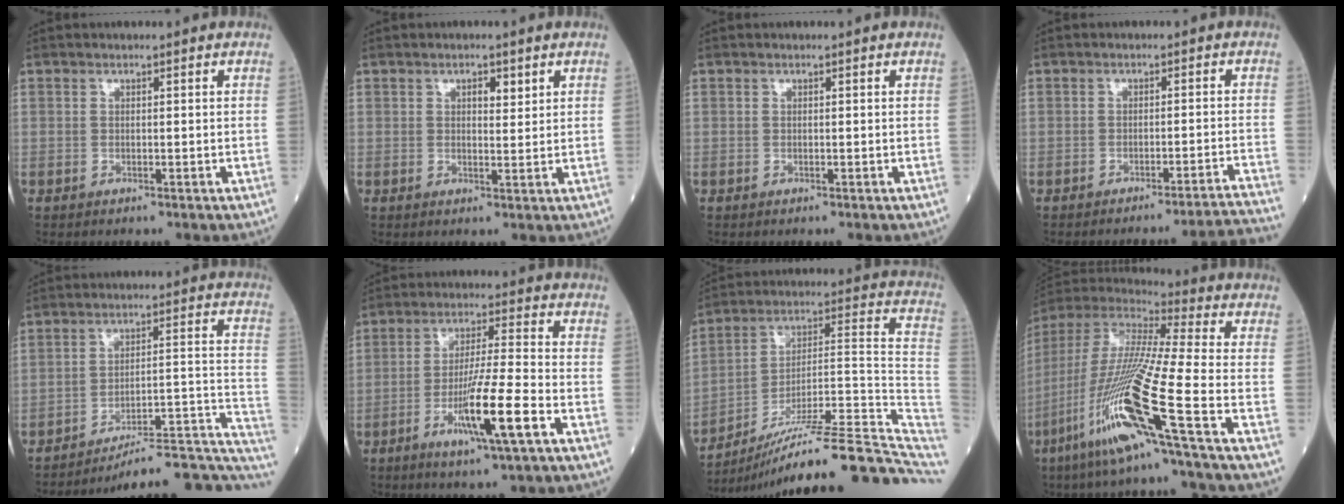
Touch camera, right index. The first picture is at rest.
{"total": 2.3, "force": [1.2, 0.9, 1.7], "torque": [-0.024, -0.002, 0.018]}
{"total": 0.0}
{"total": 10.4, "force": [-9.7, -3.4, 1.6], "torque": [0.011, -0.018, -0.119]}
{"total": 15.3, "force": [-12.8, 2.7, 7.8], "torque": [-0.051, 0.063, -0.171]}
{"total": 11.0, "force": [-4.6, -0.3, 10.0], "torque": [-0.184, -0.013, -0.085]}
{"total": 24.3, "force": [-19.3, 2.0, 14.6], "torque": [-0.141, 0.045, -0.291]}
{"total": 20.6, "force": [-9.1, -0.9, 18.4], "torque": [-0.411, -0.050, -0.189]}